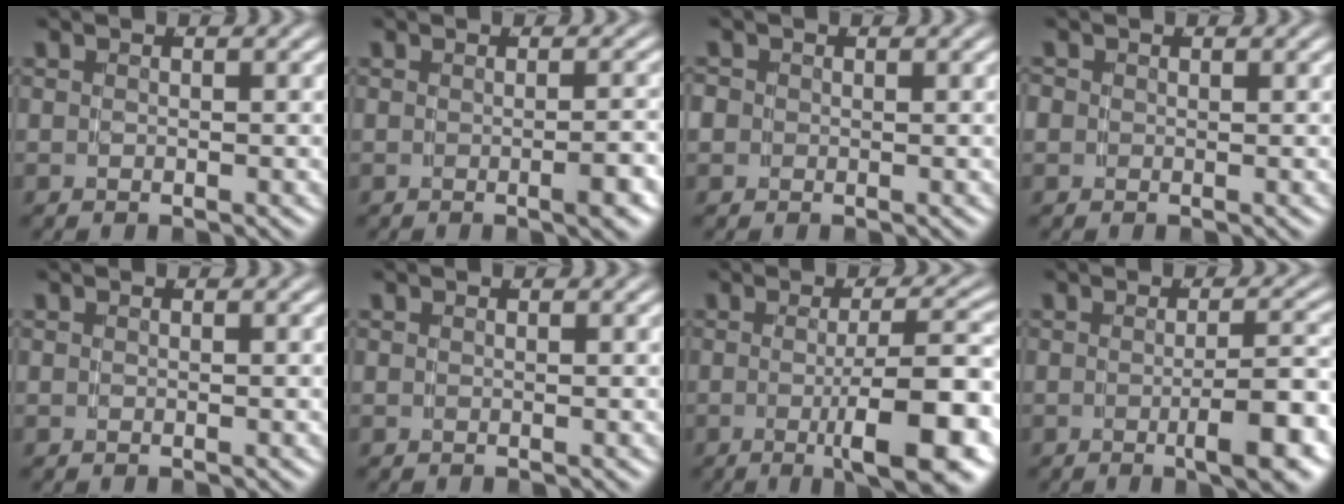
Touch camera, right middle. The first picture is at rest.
{"total": 1.3, "force": [-0.7, -0.1, 1.1], "torque": [-0.013, 0.011, -0.018]}
{"total": 2.1, "force": [0.1, 2.0, 0.4], "torque": [-0.020, -0.004, -0.003]}
{"total": 1.4, "force": [0.2, 1.4, 0.3], "torque": [-0.016, -0.003, -0.001]}
{"total": 0.0}
{"total": 0.0}
{"total": 8.0, "force": [-2.8, 1.5, 7.3], "torque": [-0.086, -0.005, -0.037]}
{"total": 4.5, "force": [-1.8, 0.6, 4.1], "torque": [-0.045, 0.003, -0.031]}